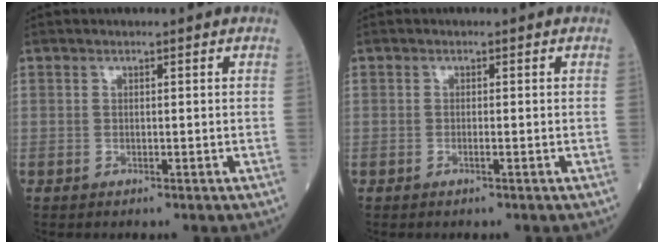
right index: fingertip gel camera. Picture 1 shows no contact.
{"total": 0.6, "force": [-0.3, -0.1, 0.5], "torque": [-0.012, 0.000, -0.006]}